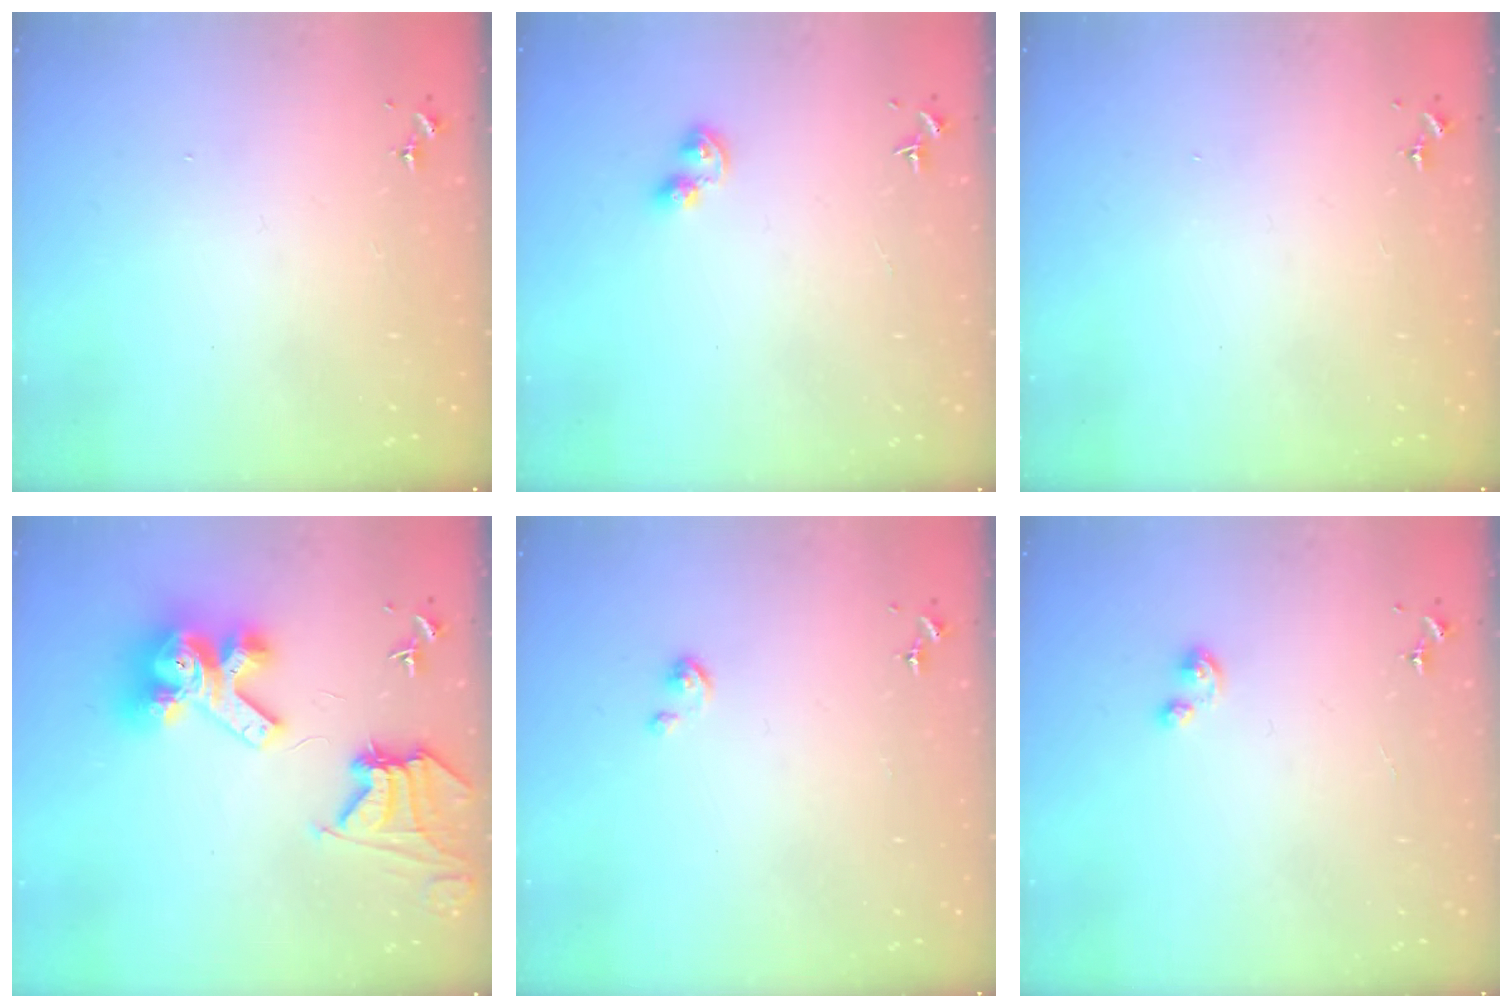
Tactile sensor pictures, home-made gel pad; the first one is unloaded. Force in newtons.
{"total": 3.7, "press": 3.7, "slide": 0.5}
{"total": 0.0}
{"total": 16.5, "press": 16.4, "slide": 2.2}
{"total": 2.2, "press": 2.2, "slide": 0.2}
{"total": 3.2, "press": 3.2, "slide": 0.4}